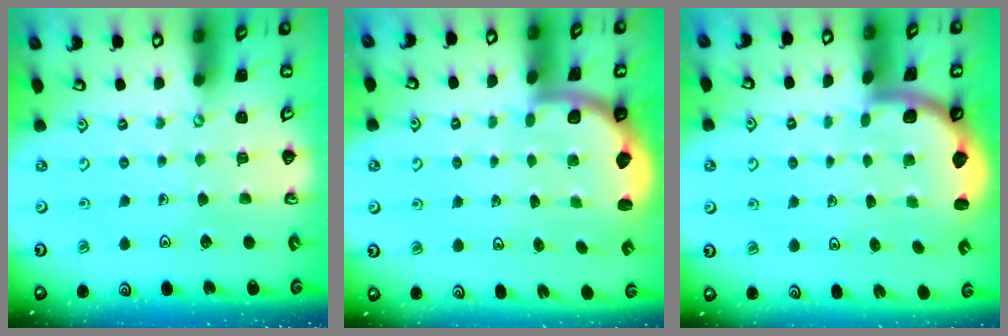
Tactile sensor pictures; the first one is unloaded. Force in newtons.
{"total": 2.2, "press": 2.0, "slide": 1.1}
{"total": 1.6, "press": 1.6, "slide": 0.1}